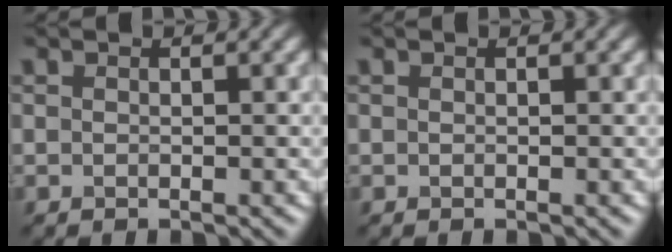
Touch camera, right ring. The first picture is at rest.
{"total": 0.0}